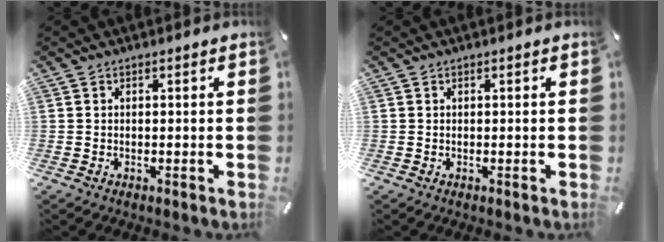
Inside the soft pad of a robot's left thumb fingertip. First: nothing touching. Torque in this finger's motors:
{"motor_torque": [0.00, 0.00, 0.00, 0.00, -0.01]}